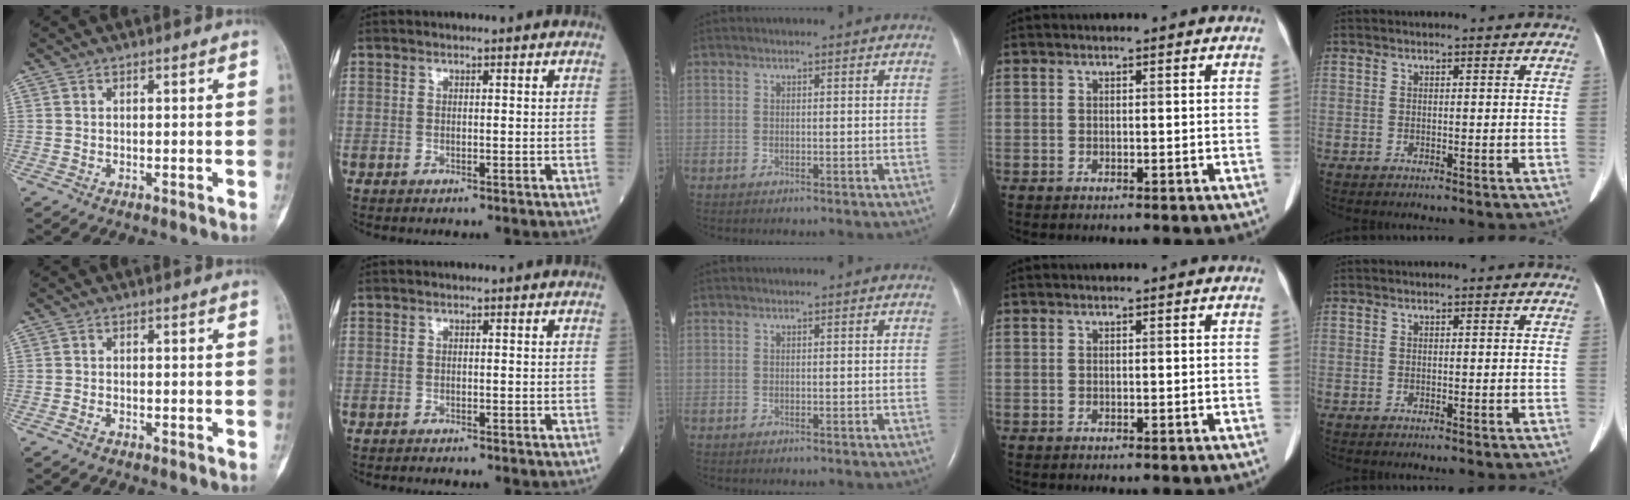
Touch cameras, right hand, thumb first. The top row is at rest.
{"thumb": {"total": 0.7, "force": [-0.5, 0.4, 0.3], "torque": [-0.003, 0.002, -0.012]}, "index": {"total": 1.3, "force": [-1.2, -0.1, 0.5], "torque": [-0.009, 0.000, -0.013]}}